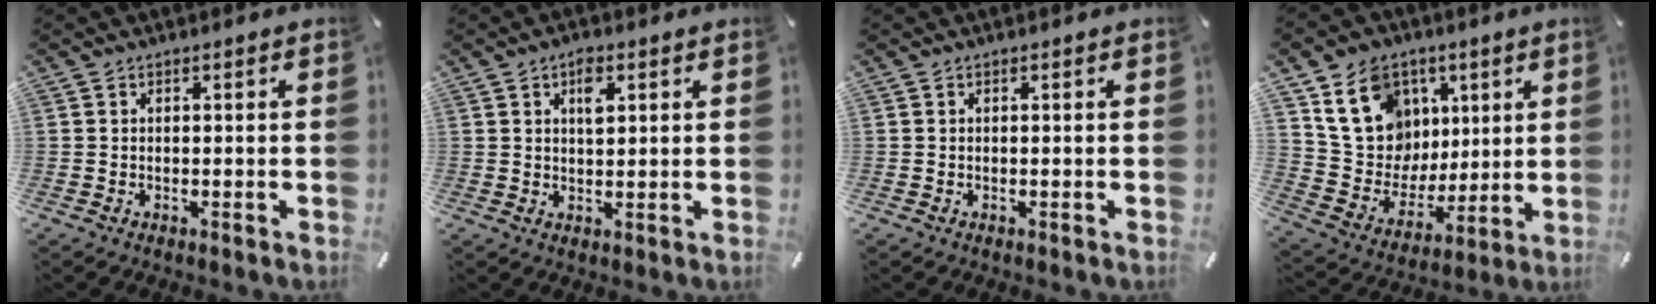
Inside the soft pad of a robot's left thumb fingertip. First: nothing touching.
{"total": 4.2, "force": [1.8, 2.2, 3.1], "torque": [-0.044, -0.004, 0.025]}
{"total": 0.0}
{"total": 17.7, "force": [7.5, 14.7, 6.6], "torque": [-0.106, -0.033, 0.151]}